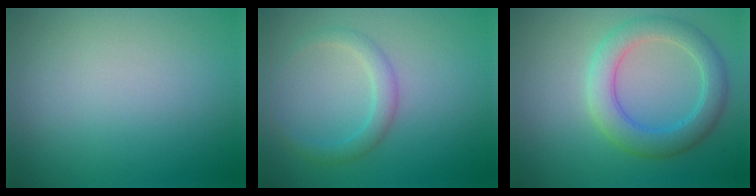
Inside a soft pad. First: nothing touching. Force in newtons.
{"total": 2.0, "press": 2.0, "slide": 0.1}
{"total": 4.5, "press": 4.5, "slide": 0.3}